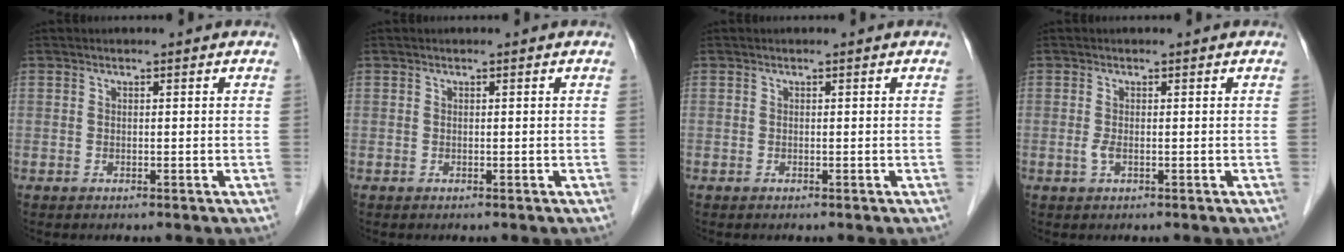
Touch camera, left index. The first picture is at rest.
{"total": 0.0}
{"total": 0.0}
{"total": 1.2, "force": [-0.3, 0.3, 1.1], "torque": [-0.028, -0.004, -0.004]}